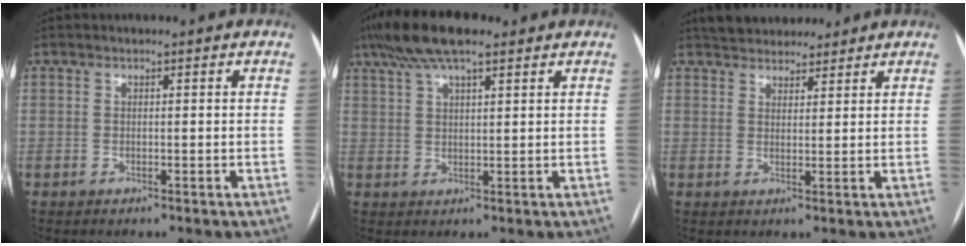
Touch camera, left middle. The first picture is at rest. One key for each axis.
{"total": 10.1, "fx": 7.2, "fy": 2.4, "fz": 6.7, "tx": -0.126, "ty": 0.041, "tz": 0.125}
{"total": 7.8, "fx": 6.9, "fy": 2.9, "fz": 2.1, "tx": -0.022, "ty": 0.023, "tz": 0.104}